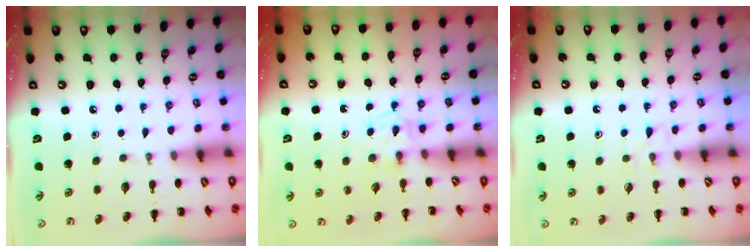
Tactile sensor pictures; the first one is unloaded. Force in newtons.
{"total": 3.8, "press": 3.5, "slide": 1.4}
{"total": 3.3, "press": 3.0, "slide": 1.3}